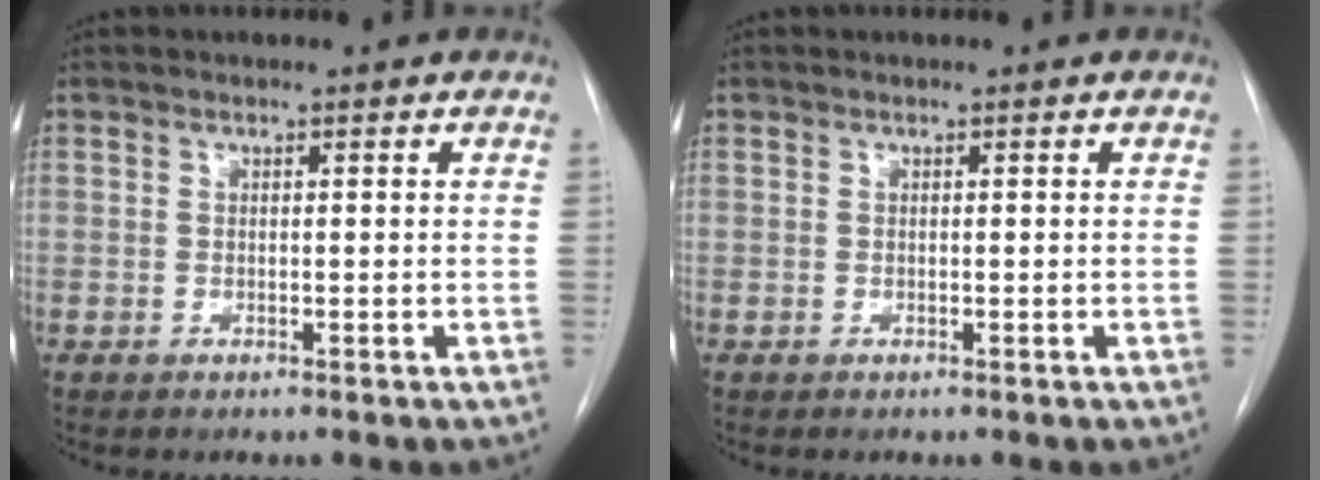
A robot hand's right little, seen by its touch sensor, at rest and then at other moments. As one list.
[{"total": 0.0}]